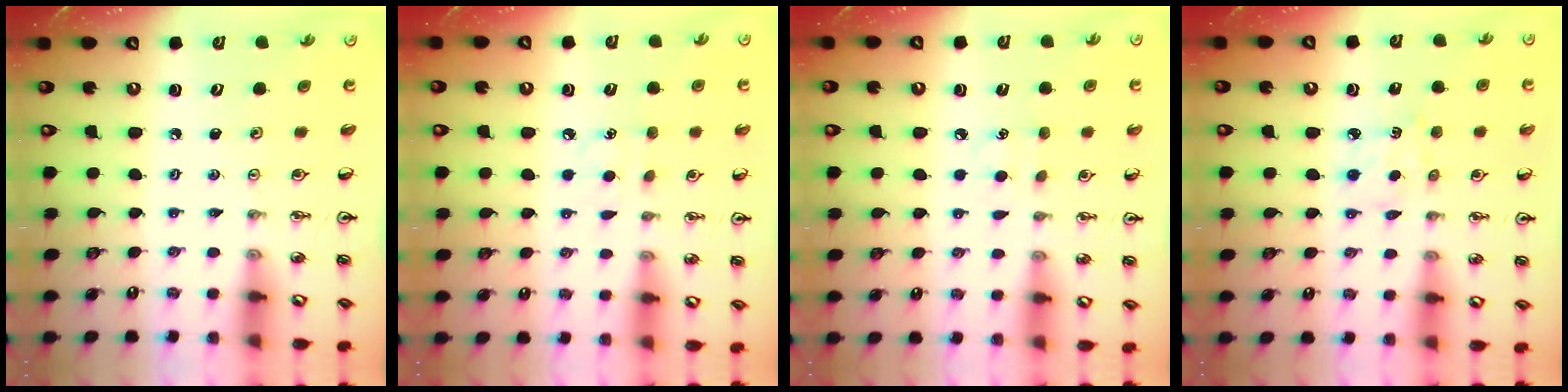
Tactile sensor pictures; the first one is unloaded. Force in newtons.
{"total": 5.2, "press": 5.2, "slide": 0.3}
{"total": 6.3, "press": 6.3, "slide": 0.7}
{"total": 5.4, "press": 5.4, "slide": 0.6}